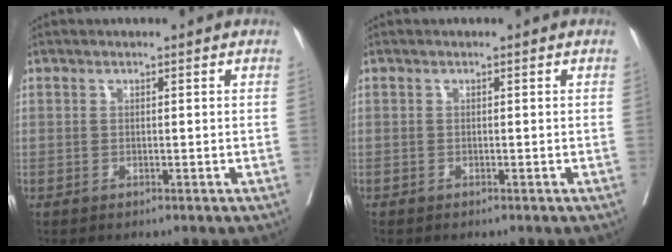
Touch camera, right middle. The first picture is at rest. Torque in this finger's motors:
{"motor_torque": [0.03, -0.03, 0.05, 0.03]}